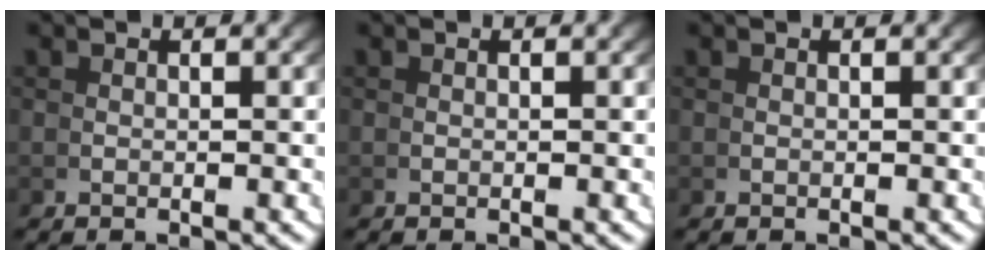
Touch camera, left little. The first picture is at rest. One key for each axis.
{"total": 0.0}
{"total": 0.0}